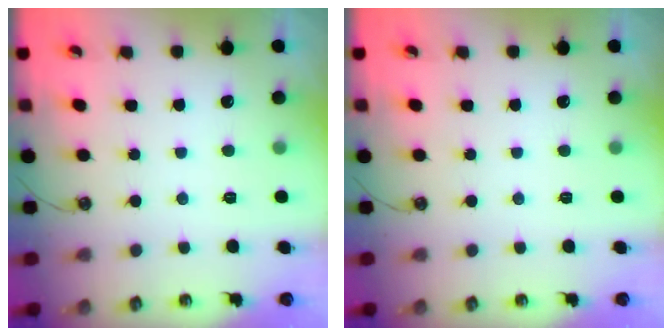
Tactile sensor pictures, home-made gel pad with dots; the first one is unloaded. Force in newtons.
{"total": 0.0}